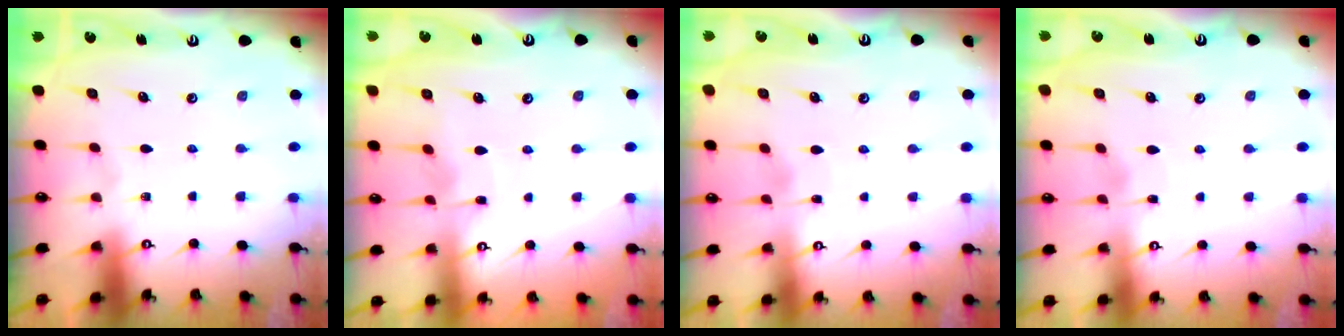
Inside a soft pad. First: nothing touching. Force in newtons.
{"total": 2.9, "press": 2.9, "slide": 0.2}
{"total": 2.4, "press": 2.4, "slide": 0.4}
{"total": 2.4, "press": 2.4, "slide": 0.4}